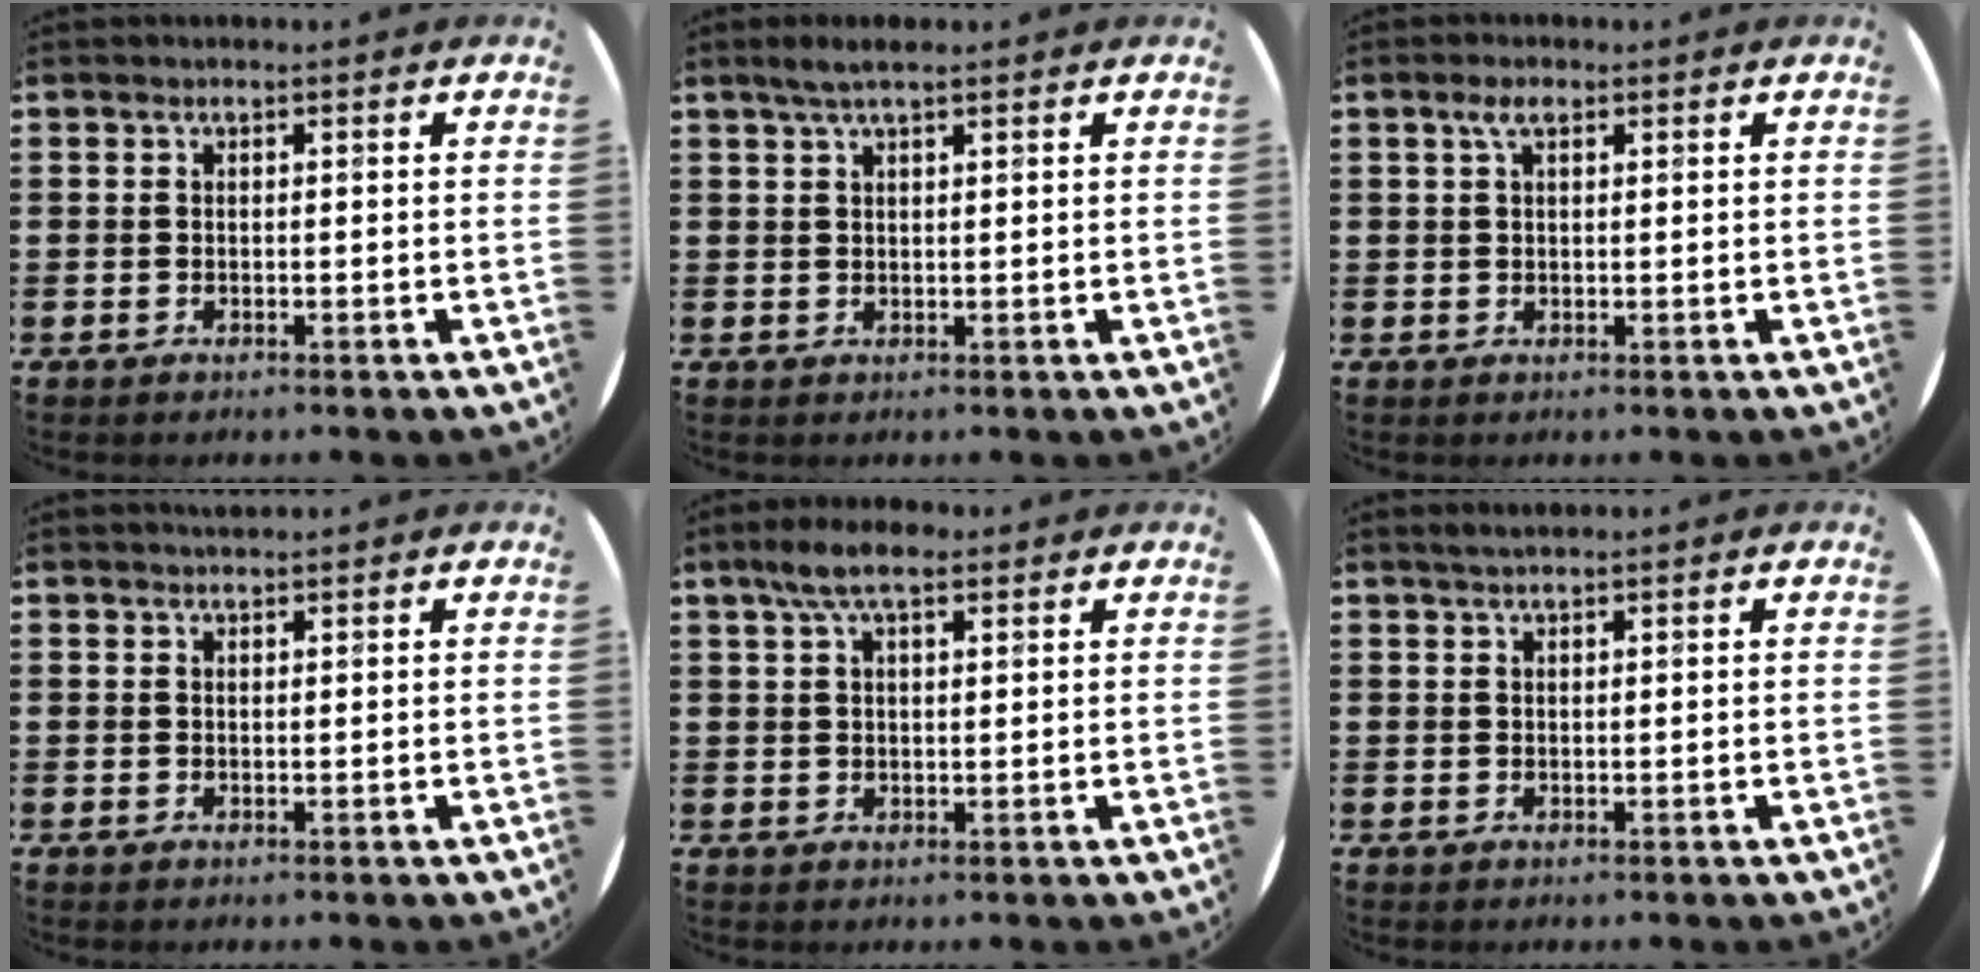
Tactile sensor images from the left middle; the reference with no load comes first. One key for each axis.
{"total": 2.3, "fx": 1.7, "fy": 0.2, "fz": 1.5, "tx": -0.031, "ty": 0.005, "tz": 0.030}
{"total": 2.2, "fx": 1.2, "fy": 0.9, "fz": 1.6, "tx": -0.036, "ty": 0.007, "tz": 0.020}
{"total": 0.7, "fx": 0.7, "fy": 0.0, "fz": 0.0, "tx": -0.001, "ty": 0.000, "tz": 0.014}
{"total": 5.4, "fx": 3.5, "fy": 2.0, "fz": 3.6, "tx": -0.071, "ty": 0.006, "tz": 0.062}
{"total": 1.0, "fx": 0.9, "fy": 0.0, "fz": 0.5, "tx": -0.009, "ty": 0.002, "tz": 0.016}